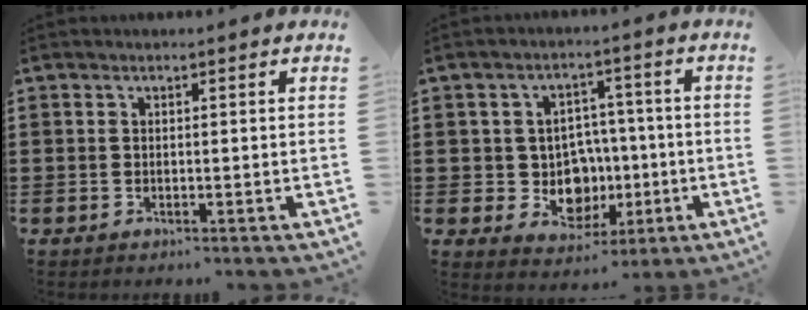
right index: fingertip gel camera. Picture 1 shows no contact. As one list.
[{"total": 7.4, "force": [-0.5, 6.7, 3.2], "torque": [-0.057, 0.004, -0.001]}]